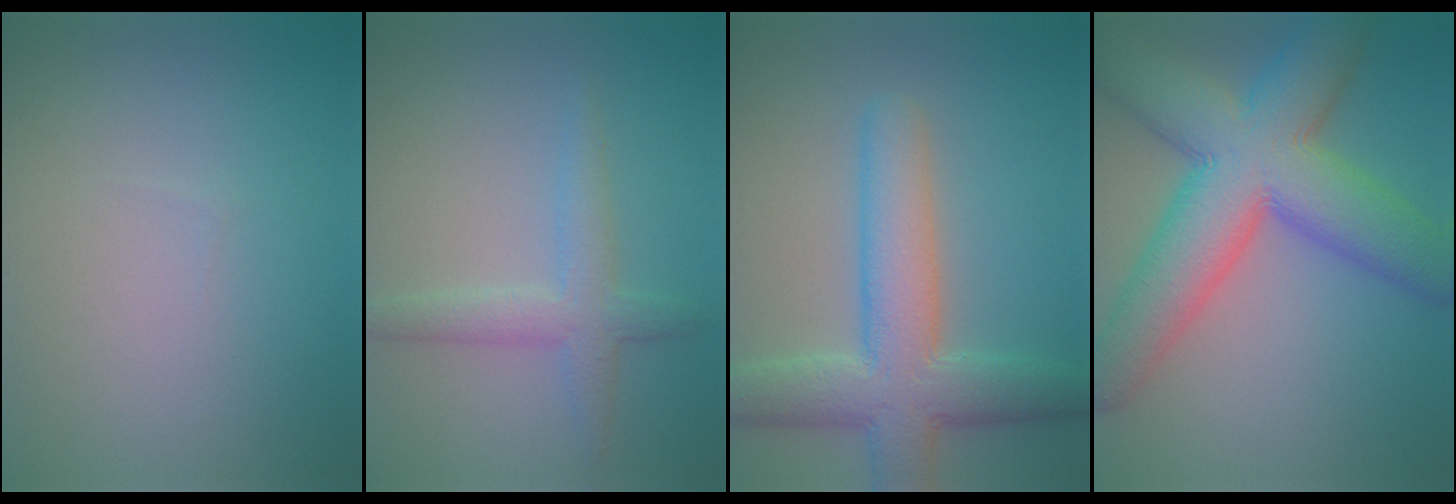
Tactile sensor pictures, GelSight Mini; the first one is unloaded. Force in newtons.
{"total": 3.1, "press": 3.1, "slide": 0.0}
{"total": 7.8, "press": 7.7, "slide": 0.3}
{"total": 12.6, "press": 12.6, "slide": 0.5}